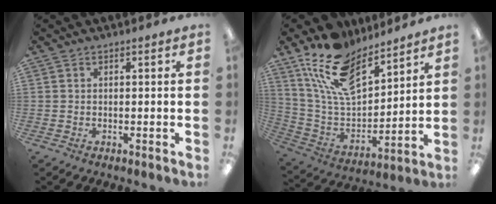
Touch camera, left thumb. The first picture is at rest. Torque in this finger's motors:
{"motor_torque": [0.56, 0.04, 1.40, -1.37, 0.49]}